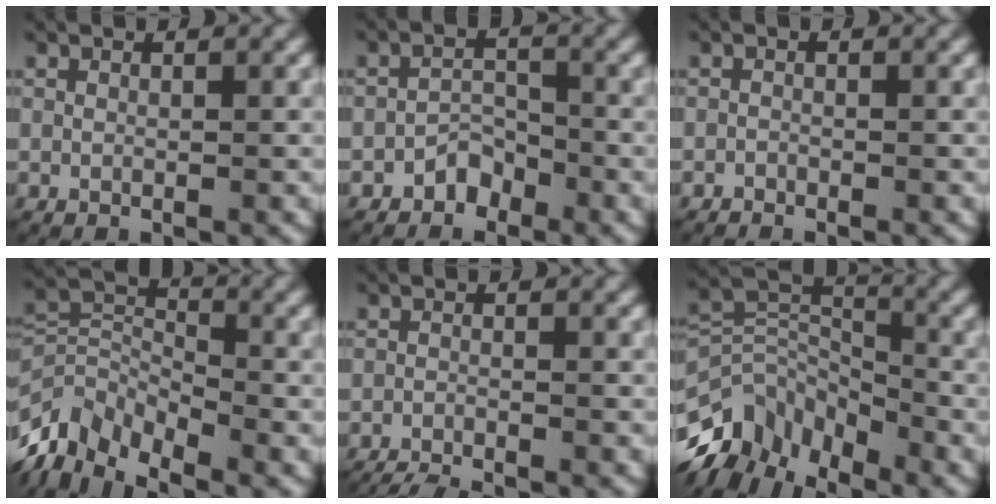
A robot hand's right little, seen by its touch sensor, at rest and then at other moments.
{"total": 2.4, "force": [-1.8, 1.4, 0.6], "torque": [-0.012, 0.003, -0.038]}
{"total": 0.7, "force": [-0.7, 0.2, -0.2], "torque": [-0.001, -0.007, -0.012]}
{"total": 8.8, "force": [-3.0, 6.6, 4.9], "torque": [-0.107, -0.033, -0.052]}
{"total": 4.9, "force": [-4.7, 1.2, 0.8], "torque": [-0.017, -0.017, -0.072]}
{"total": 10.3, "force": [-3.3, 7.5, 6.2], "torque": [-0.113, -0.031, -0.056]}